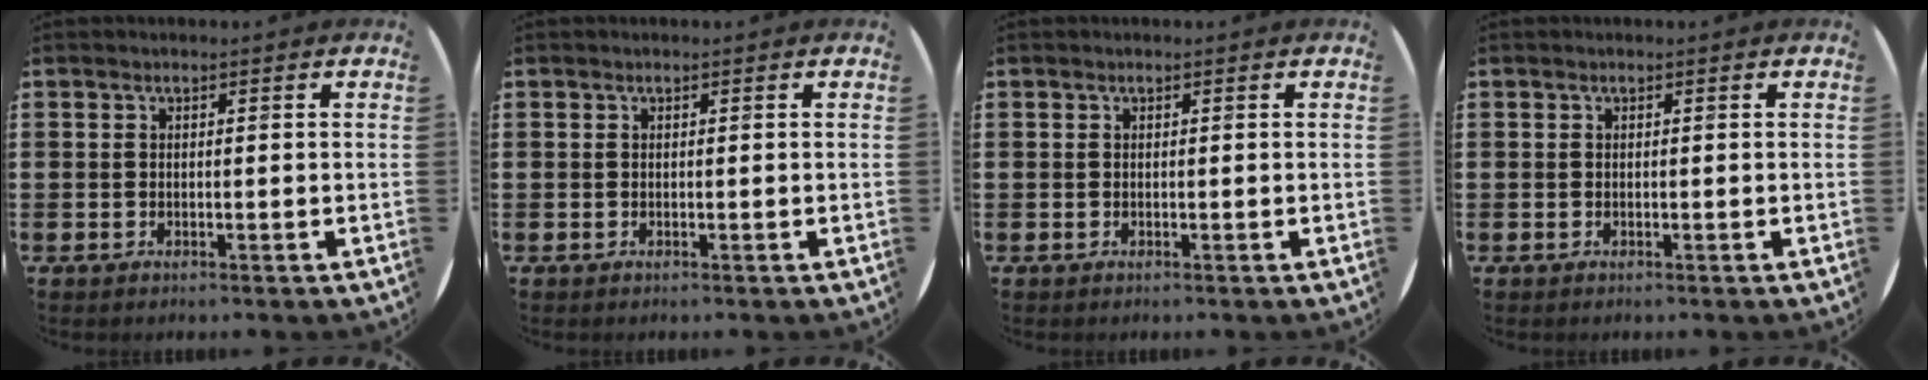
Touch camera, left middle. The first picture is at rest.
{"total": 0.0}
{"total": 0.0}
{"total": 0.0}